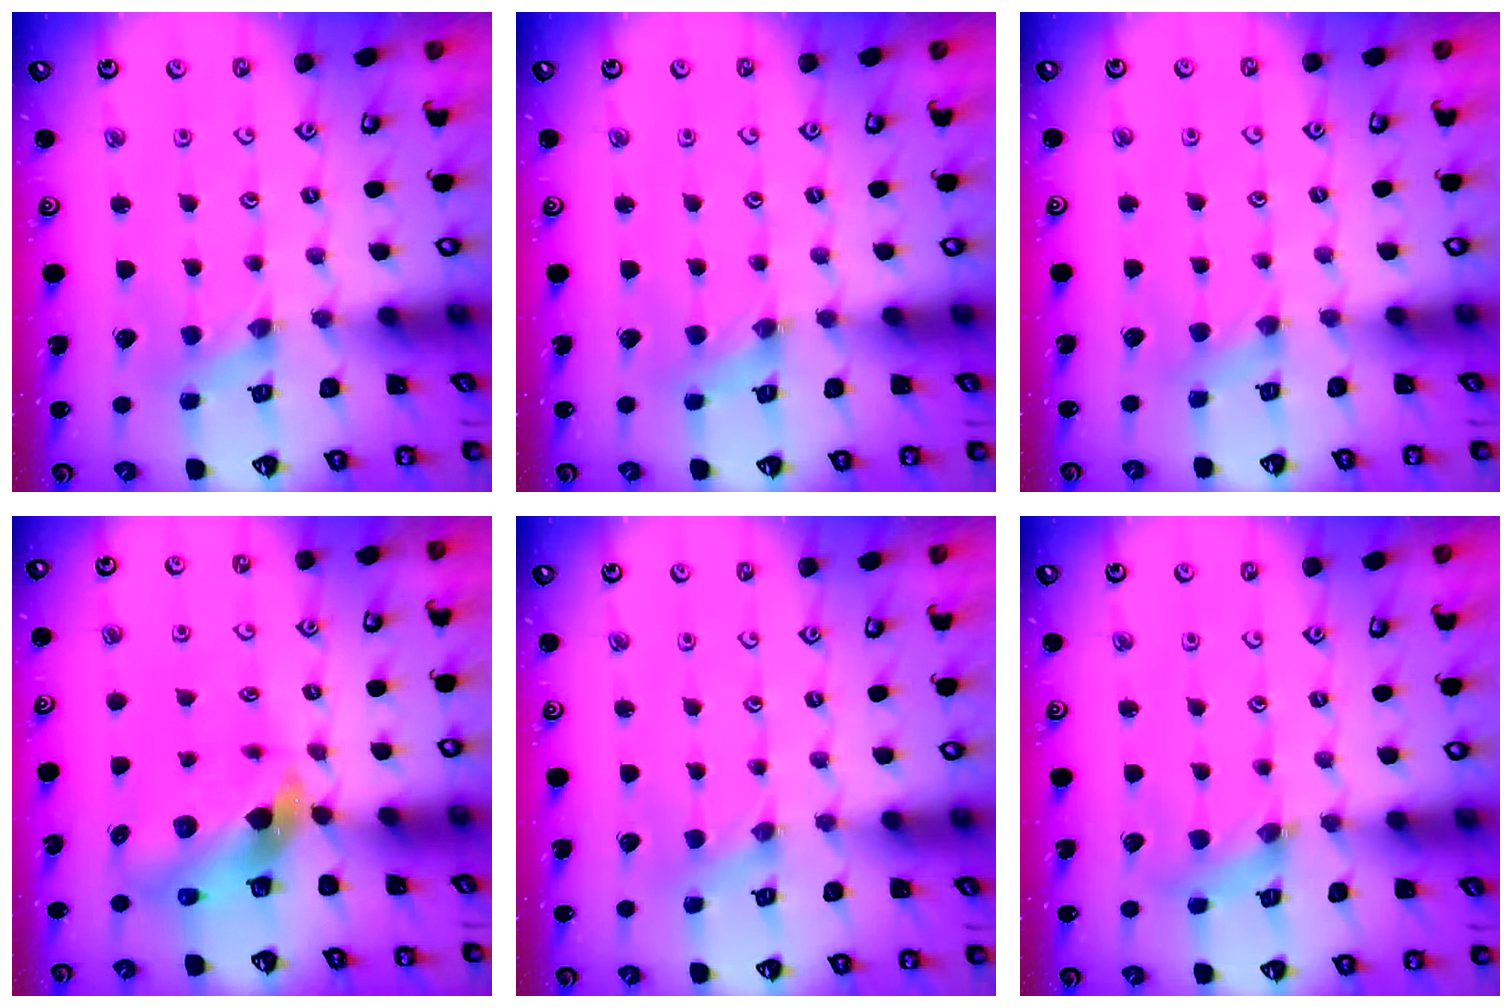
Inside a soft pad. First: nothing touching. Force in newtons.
{"total": 1.3, "press": 1.3, "slide": 0.2}
{"total": 2.9, "press": 2.8, "slide": 0.6}
{"total": 9.2, "press": 9.1, "slide": 1.3}
{"total": 0.0}
{"total": 3.3, "press": 3.3, "slide": 0.4}